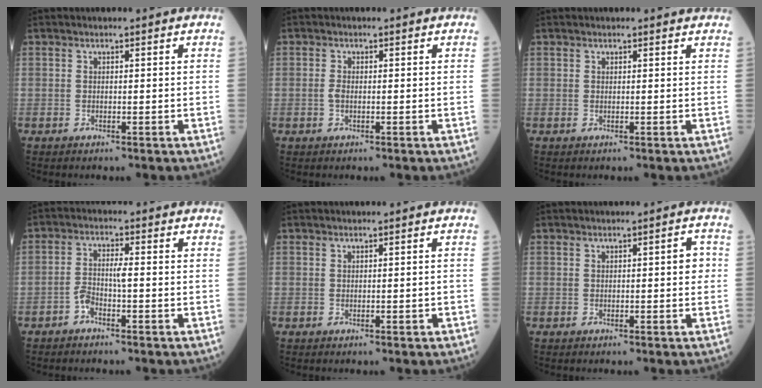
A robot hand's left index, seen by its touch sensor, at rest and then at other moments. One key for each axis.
{"total": 1.1, "fx": -0.3, "fy": 0.4, "fz": 0.9, "tx": -0.022, "ty": 0.000, "tz": -0.007}
{"total": 0.7, "fx": 0.7, "fy": 0.1, "fz": 0.0, "tx": -0.005, "ty": -0.006, "tz": -0.001}
{"total": 3.0, "fx": -1.4, "fy": 0.7, "fz": 2.5, "tx": -0.052, "ty": 0.011, "tz": -0.026}
{"total": 0.8, "fx": -0.3, "fy": 0.1, "fz": 0.7, "tx": -0.013, "ty": -0.002, "tz": 0.001}
{"total": 1.9, "fx": 0.0, "fy": 0.6, "fz": 1.8, "tx": -0.016, "ty": 0.005, "tz": -0.002}